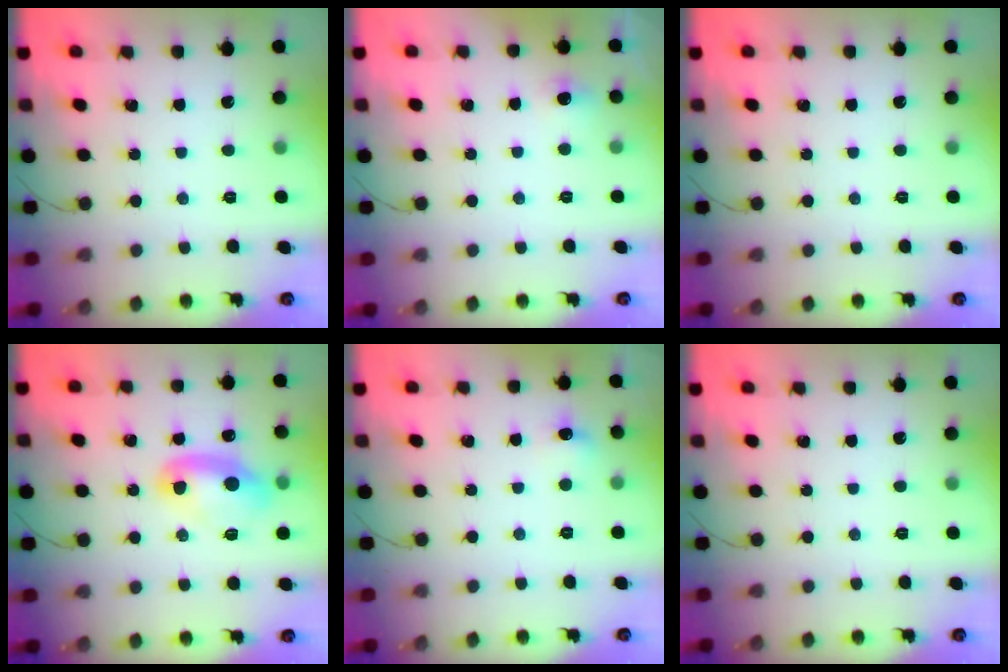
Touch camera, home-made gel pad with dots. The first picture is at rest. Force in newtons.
{"total": 4.3, "press": 3.9, "slide": 1.7}
{"total": 0.0}
{"total": 14.4, "press": 10.9, "slide": 9.5}
{"total": 5.4, "press": 5.1, "slide": 1.7}
{"total": 0.0}